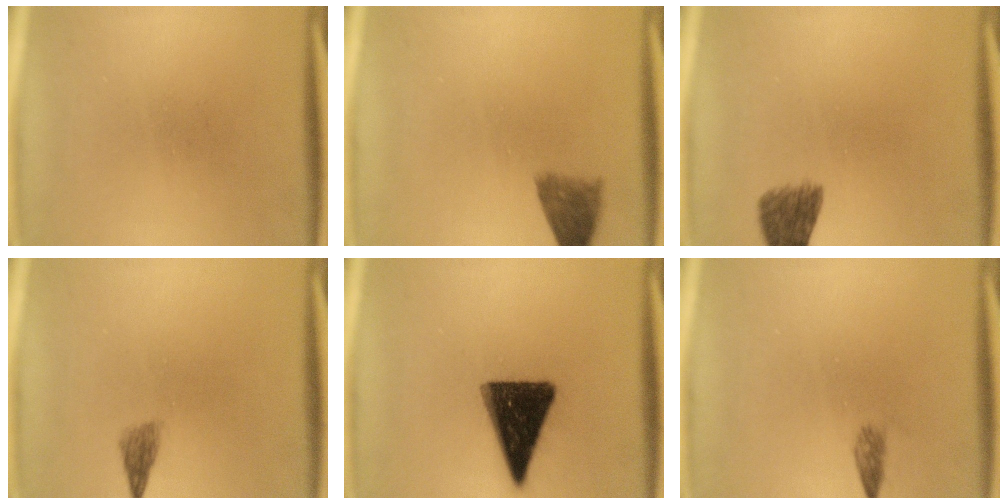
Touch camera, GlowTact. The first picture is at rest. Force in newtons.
{"total": 3.8}
{"total": 4.6}
{"total": 1.8}
{"total": 15.4}
{"total": 1.3}